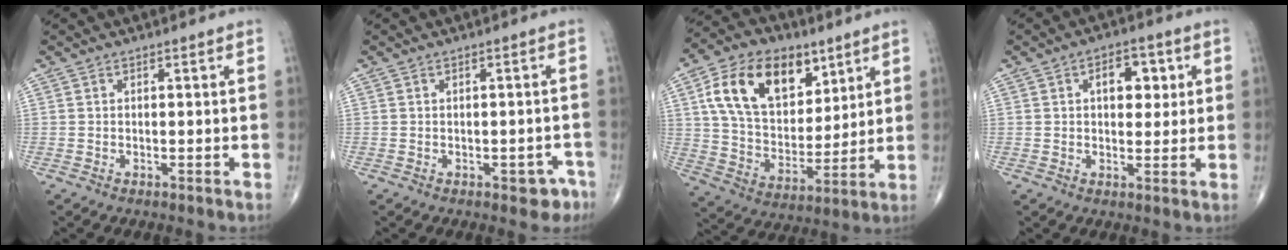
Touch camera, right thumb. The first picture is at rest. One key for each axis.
{"total": 3.5, "fx": -1.9, "fy": 2.1, "fz": 2.0, "tx": -0.002, "ty": 0.016, "tz": -0.019}
{"total": 19.8, "fx": 8.7, "fy": 12.5, "fz": 12.6, "tx": -0.187, "ty": -0.026, "tz": 0.157}
{"total": 6.9, "fx": 1.8, "fy": 4.2, "fz": 5.1, "tx": -0.039, "ty": -0.001, "tz": 0.023}